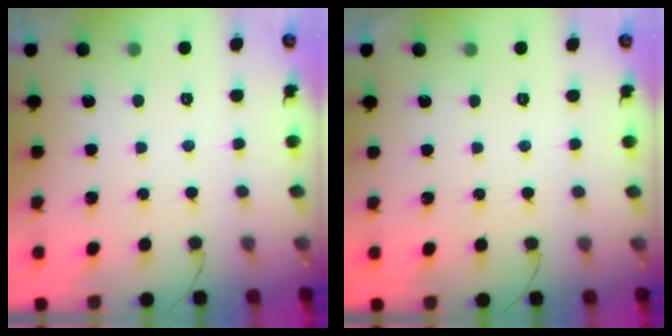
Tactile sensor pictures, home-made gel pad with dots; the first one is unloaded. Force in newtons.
{"total": 1.0, "press": 1.0, "slide": 0.1}